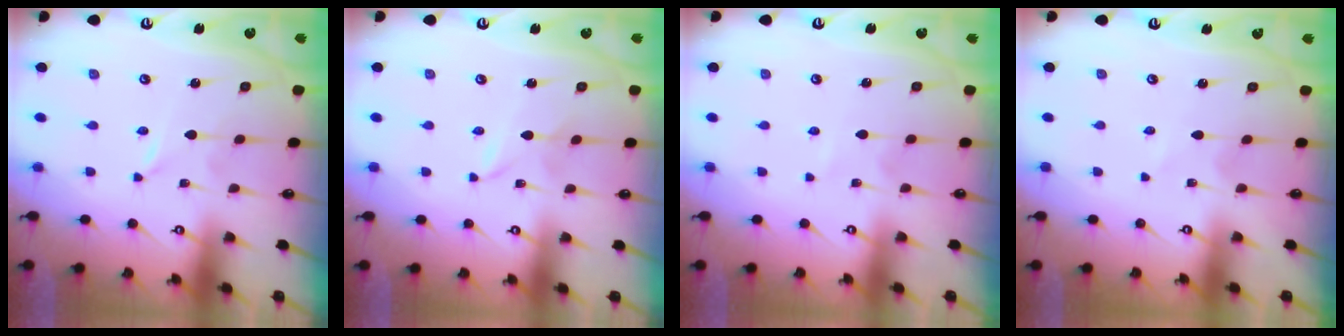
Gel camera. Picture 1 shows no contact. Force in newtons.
{"total": 1.6, "press": 1.6, "slide": 0.2}
{"total": 2.1, "press": 2.1, "slide": 0.2}
{"total": 1.9, "press": 1.8, "slide": 0.3}